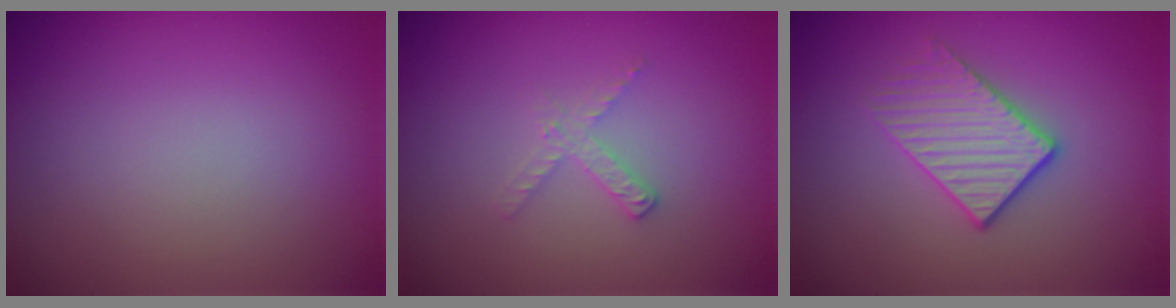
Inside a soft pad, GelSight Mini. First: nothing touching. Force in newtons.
{"total": 1.4, "press": 1.4, "slide": 0.1}
{"total": 2.6, "press": 2.3, "slide": 1.2}